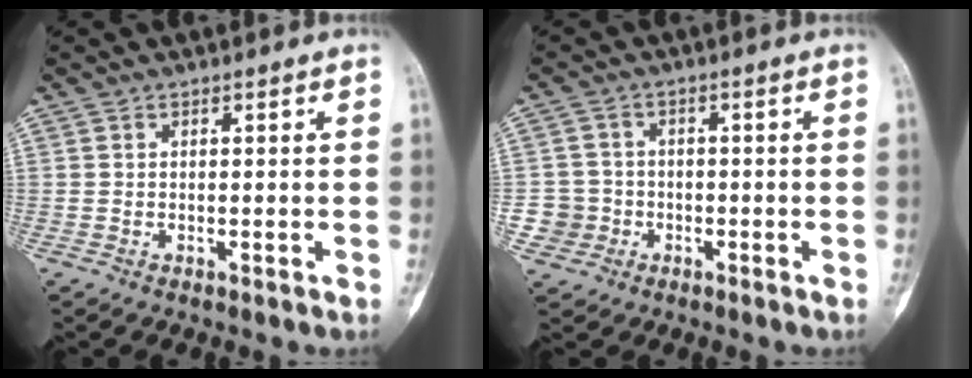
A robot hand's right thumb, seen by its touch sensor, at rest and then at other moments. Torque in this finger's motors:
{"motor_torque": [0.12, -0.66, -0.05, -0.19, -0.01]}